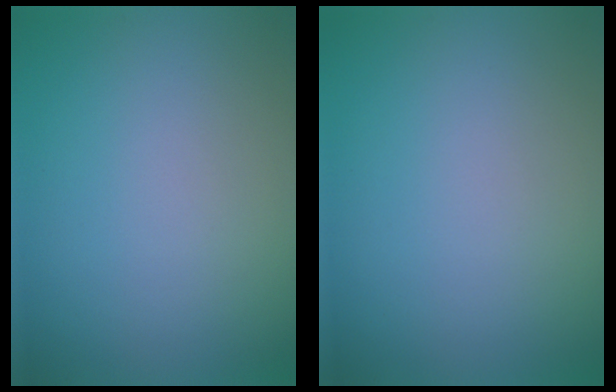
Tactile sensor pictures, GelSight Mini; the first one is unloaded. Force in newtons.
{"total": 0.0}